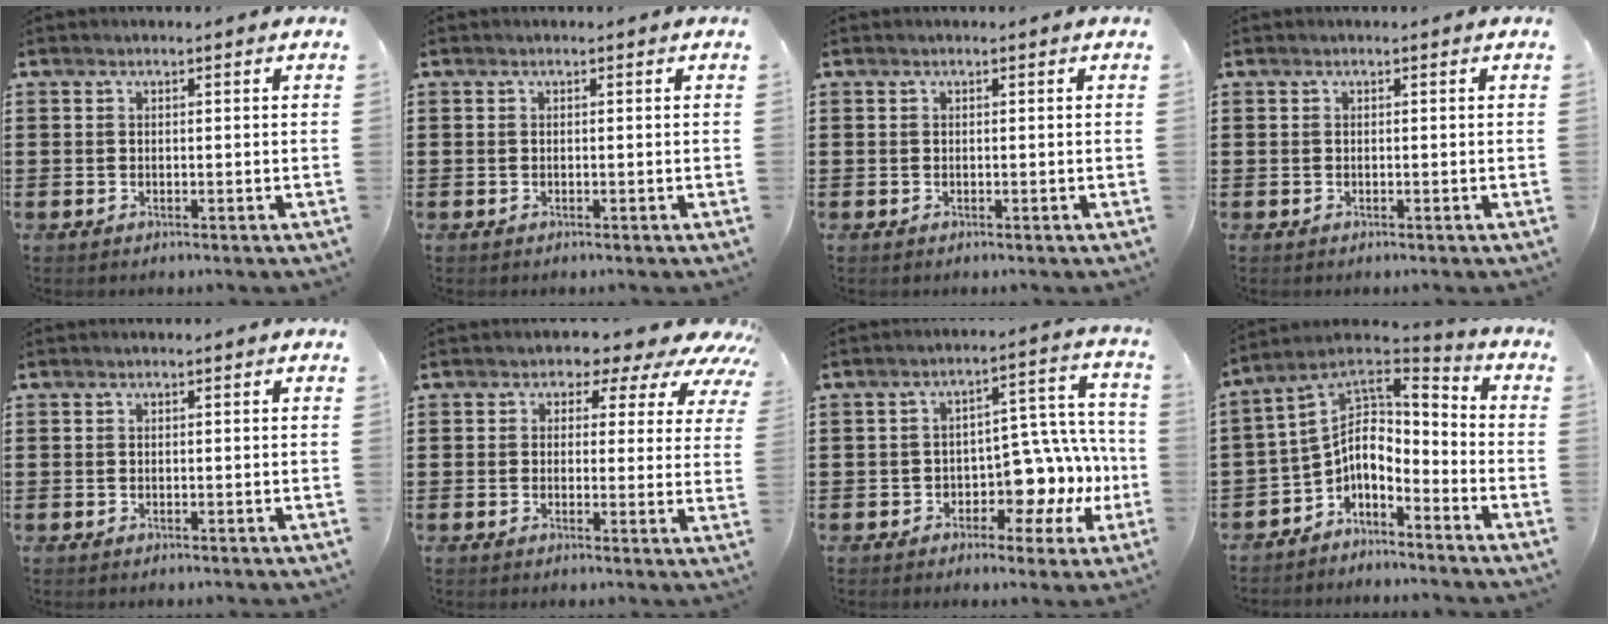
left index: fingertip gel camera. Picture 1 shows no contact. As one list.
[{"total": 0.0}, {"total": 0.0}, {"total": 0.0}, {"total": 0.0}, {"total": 3.4, "force": [2.1, 2.4, 1.4], "torque": [-0.023, -0.022, 0.024]}, {"total": 7.8, "force": [-1.9, 5.2, 5.4], "torque": [-0.090, -0.011, -0.030]}, {"total": 6.3, "force": [-3.0, 3.5, 4.4], "torque": [-0.106, -0.010, -0.070]}]